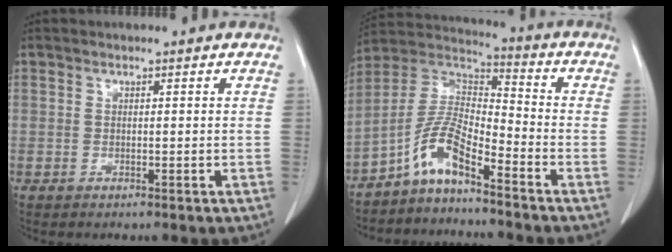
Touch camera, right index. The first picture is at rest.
{"total": 8.5, "force": [-5.7, 2.0, 6.0], "torque": [-0.131, 0.021, -0.116]}